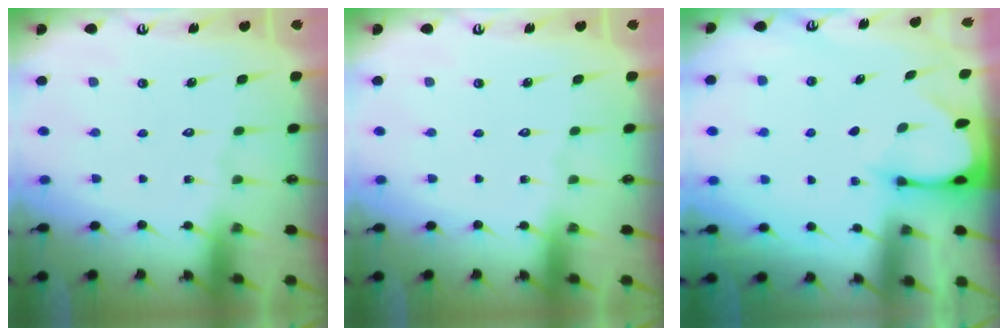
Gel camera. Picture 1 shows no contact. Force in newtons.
{"total": 0.0}
{"total": 2.5, "press": 2.5, "slide": 0.3}